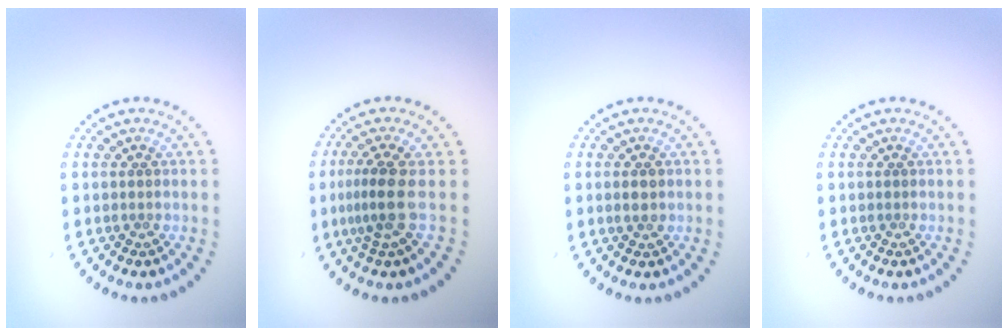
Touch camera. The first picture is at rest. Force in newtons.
{"total": 2.8, "press": 2.0, "slide": 2.0}
{"total": 1.0, "press": 1.0, "slide": 0.1}
{"total": 0.0}